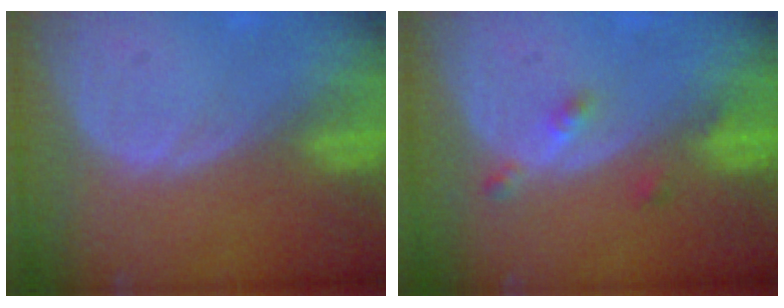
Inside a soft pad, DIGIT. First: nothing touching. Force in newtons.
{"total": 2.7, "press": 2.3, "slide": 1.5}